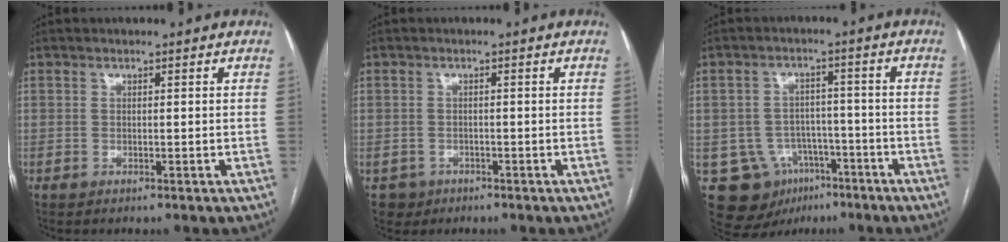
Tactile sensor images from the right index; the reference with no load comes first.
{"total": 2.6, "force": [-1.3, 2.3, -0.2], "torque": [0.006, 0.010, -0.020]}
{"total": 10.6, "force": [-5.1, 8.6, 3.3], "torque": [-0.058, 0.021, -0.066]}